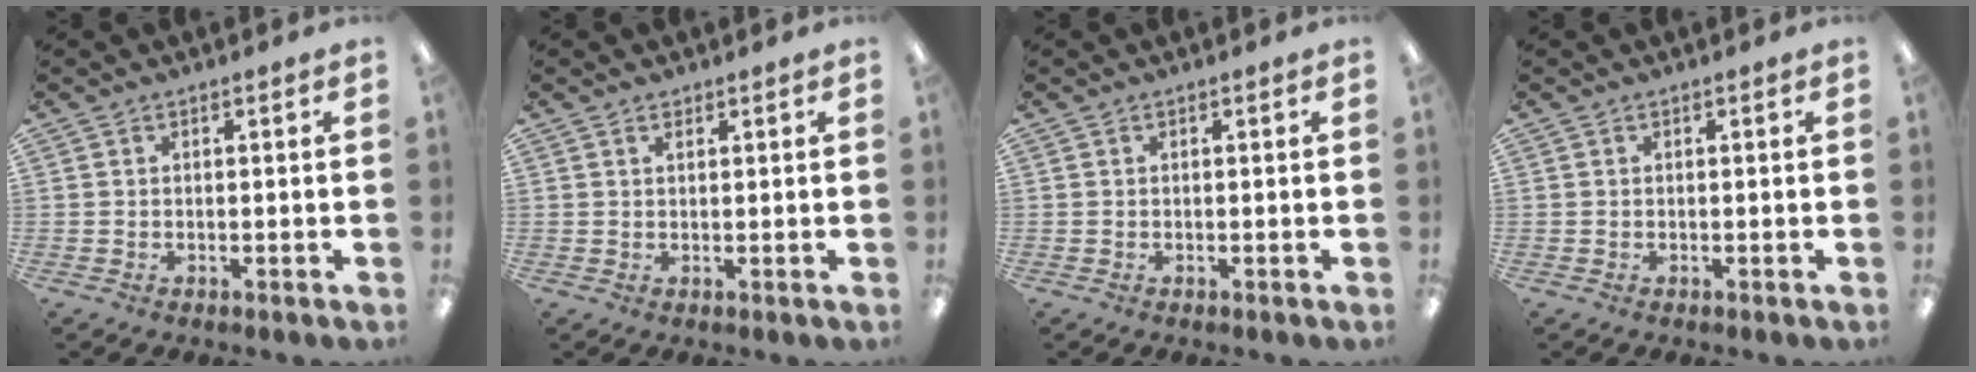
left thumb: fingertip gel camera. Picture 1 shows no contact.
{"total": 0.8, "force": [0.6, 0.3, 0.4], "torque": [-0.001, -0.005, 0.009]}
{"total": 0.0}
{"total": 0.0}